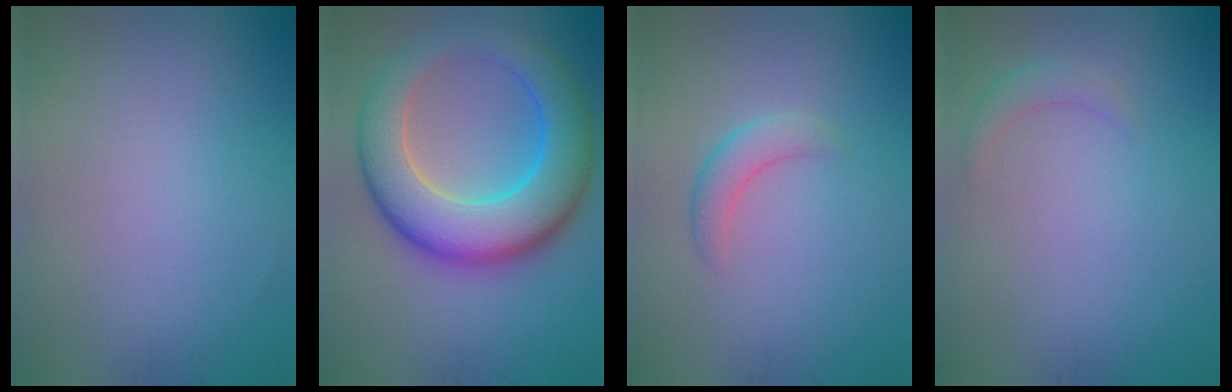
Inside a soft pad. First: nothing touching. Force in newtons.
{"total": 10.3, "press": 10.3, "slide": 0.1}
{"total": 2.0, "press": 1.9, "slide": 0.2}
{"total": 1.3, "press": 1.3, "slide": 0.1}